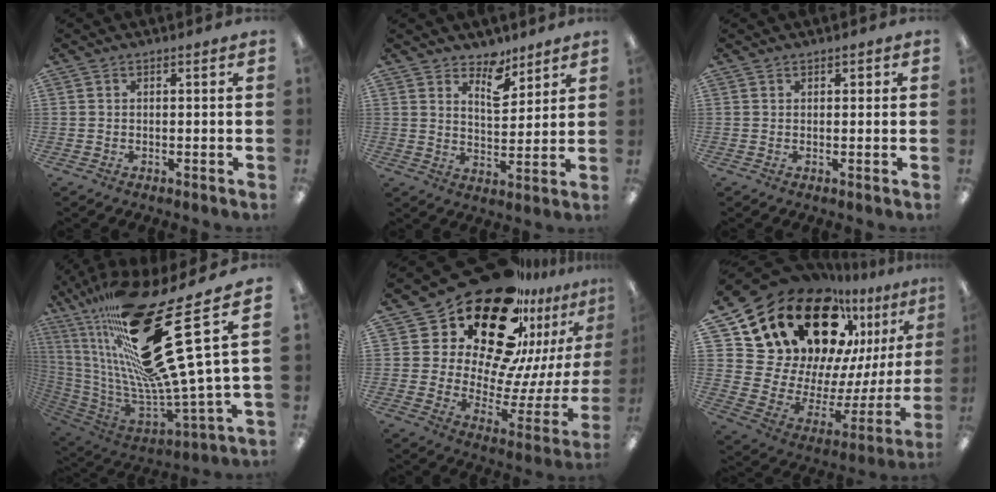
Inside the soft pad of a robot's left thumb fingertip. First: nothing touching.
{"total": 7.3, "force": [5.7, 3.4, 3.0], "torque": [-0.031, -0.039, 0.097]}
{"total": 0.7, "force": [0.5, 0.6, 0.1], "torque": [-0.004, 0.004, 0.008]}
{"total": 39.2, "force": [14.2, 14.4, 33.6], "torque": [-0.537, -0.112, 0.270]}
{"total": 26.4, "force": [18.8, 12.4, 13.7], "torque": [-0.216, -0.149, 0.333]}
{"total": 22.9, "force": [15.9, 12.9, 10.3], "torque": [-0.155, -0.144, 0.314]}